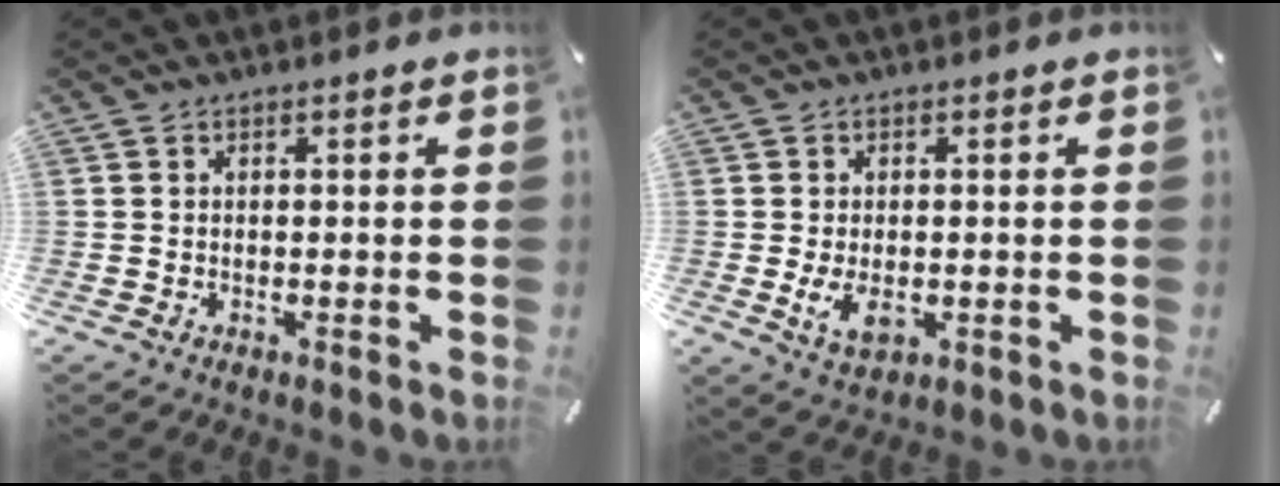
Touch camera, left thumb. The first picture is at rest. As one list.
[{"total": 5.1, "force": [-0.6, 3.1, 4.0], "torque": [-0.081, -0.012, -0.016]}]